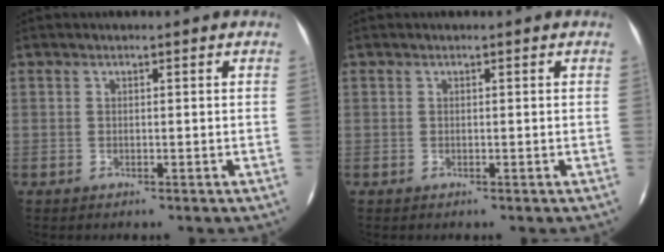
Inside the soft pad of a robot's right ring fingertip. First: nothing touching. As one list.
[{"total": 0.0}]